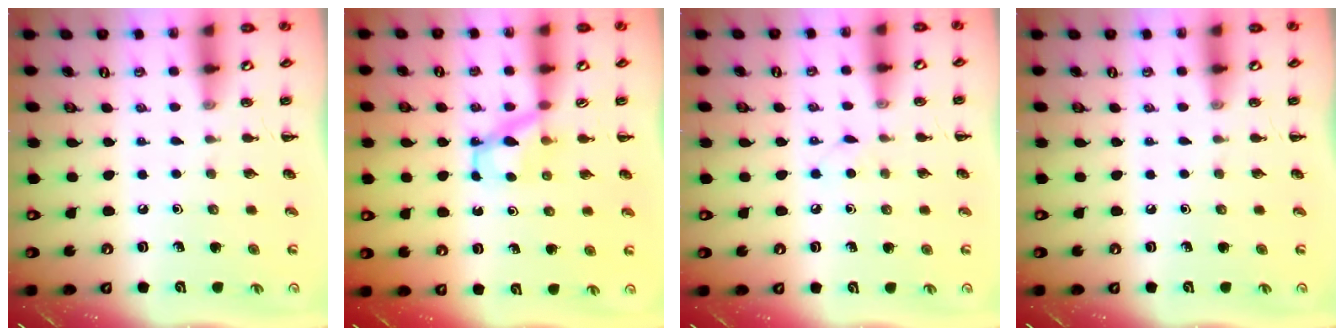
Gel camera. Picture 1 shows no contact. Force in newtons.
{"total": 4.1, "press": 4.0, "slide": 0.8}
{"total": 2.9, "press": 2.8, "slide": 1.0}
{"total": 0.0}